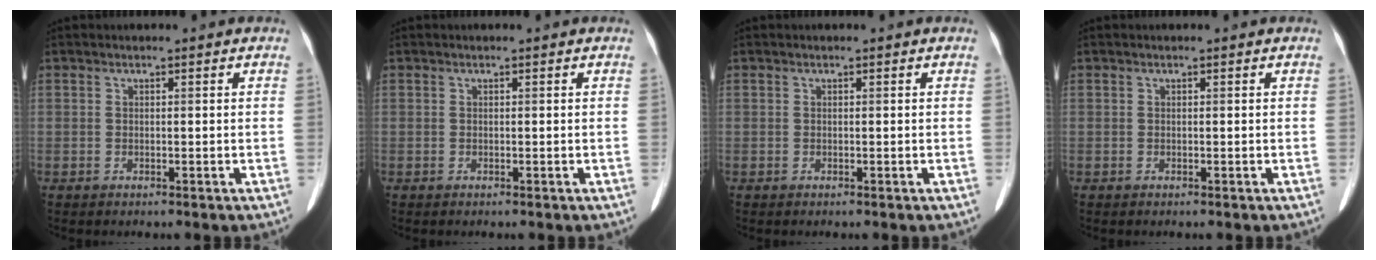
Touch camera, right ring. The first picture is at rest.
{"total": 0.0}
{"total": 0.0}
{"total": 0.0}